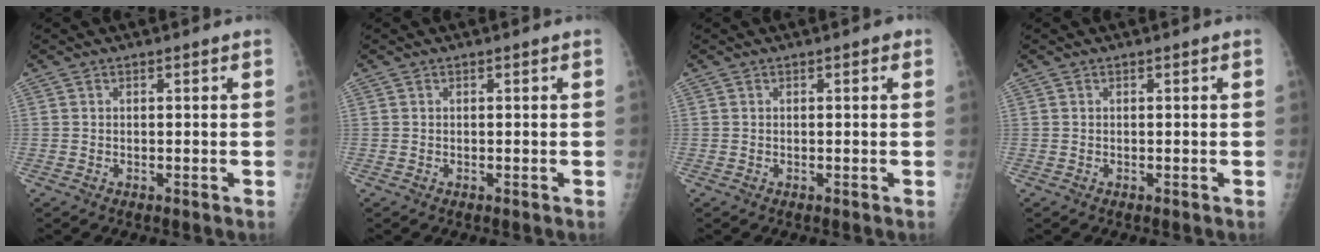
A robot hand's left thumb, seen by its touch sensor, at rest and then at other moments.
{"total": 0.0}
{"total": 0.6, "force": [0.3, 0.3, 0.4], "torque": [-0.004, 0.000, 0.001]}
{"total": 0.0}